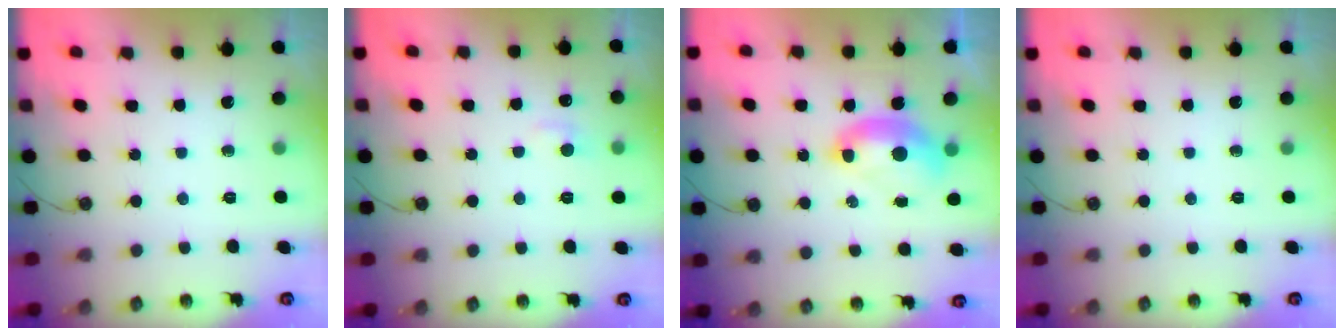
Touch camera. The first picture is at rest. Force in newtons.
{"total": 1.4, "press": 1.2, "slide": 0.7}
{"total": 2.5, "press": 2.5, "slide": 0.6}
{"total": 0.0}